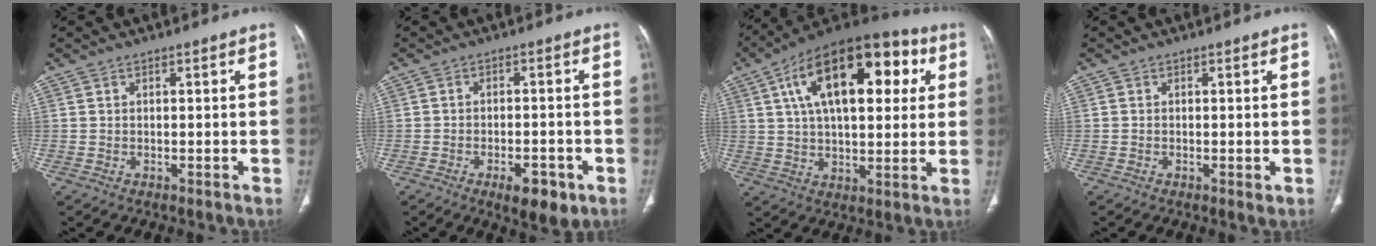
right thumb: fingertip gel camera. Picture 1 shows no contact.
{"total": 7.2, "force": [-3.6, 3.0, 5.4], "torque": [-0.070, 0.010, -0.045]}
{"total": 24.8, "force": [7.8, 12.4, 20.1], "torque": [-0.296, 0.018, 0.115]}
{"total": 1.0, "force": [-0.2, 0.4, 0.8], "torque": [-0.013, -0.003, -0.003]}